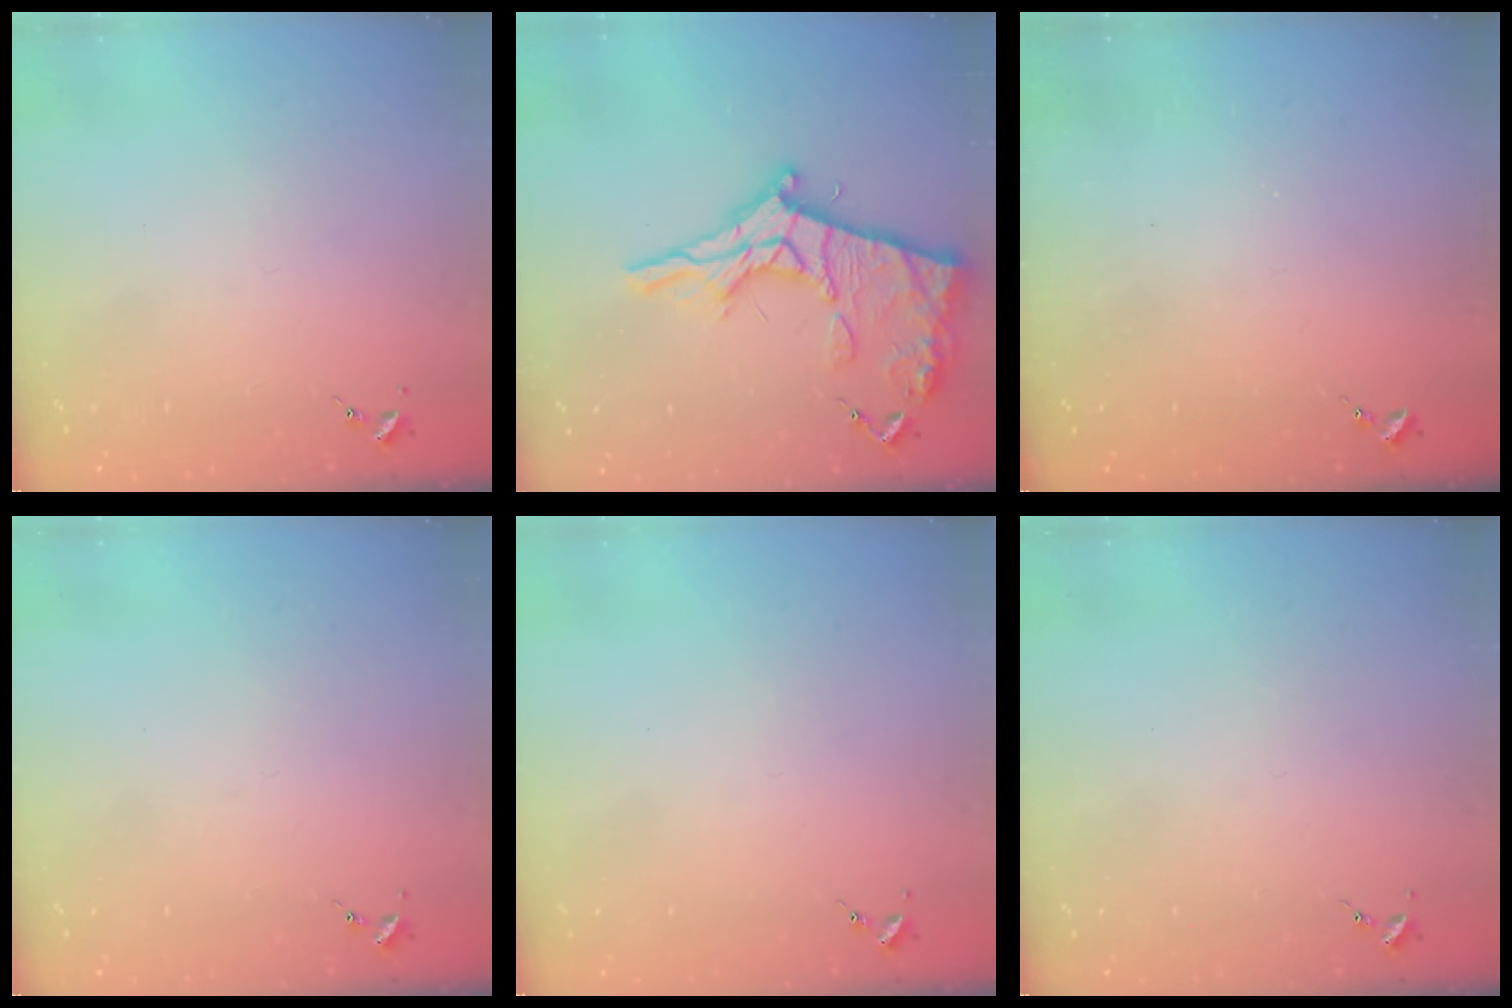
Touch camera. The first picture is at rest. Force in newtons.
{"total": 21.2, "press": 21.2, "slide": 1.8}
{"total": 0.0}
{"total": 0.0}
{"total": 0.0}
{"total": 0.0}